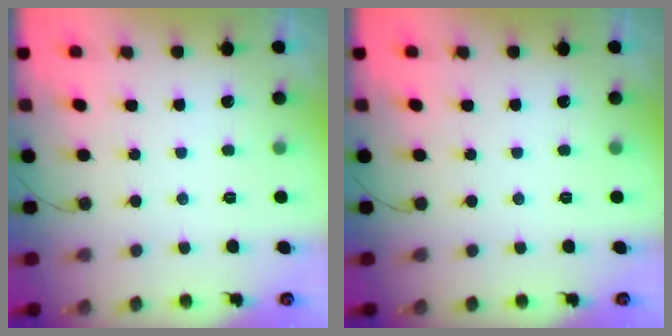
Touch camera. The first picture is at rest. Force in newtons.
{"total": 0.0}